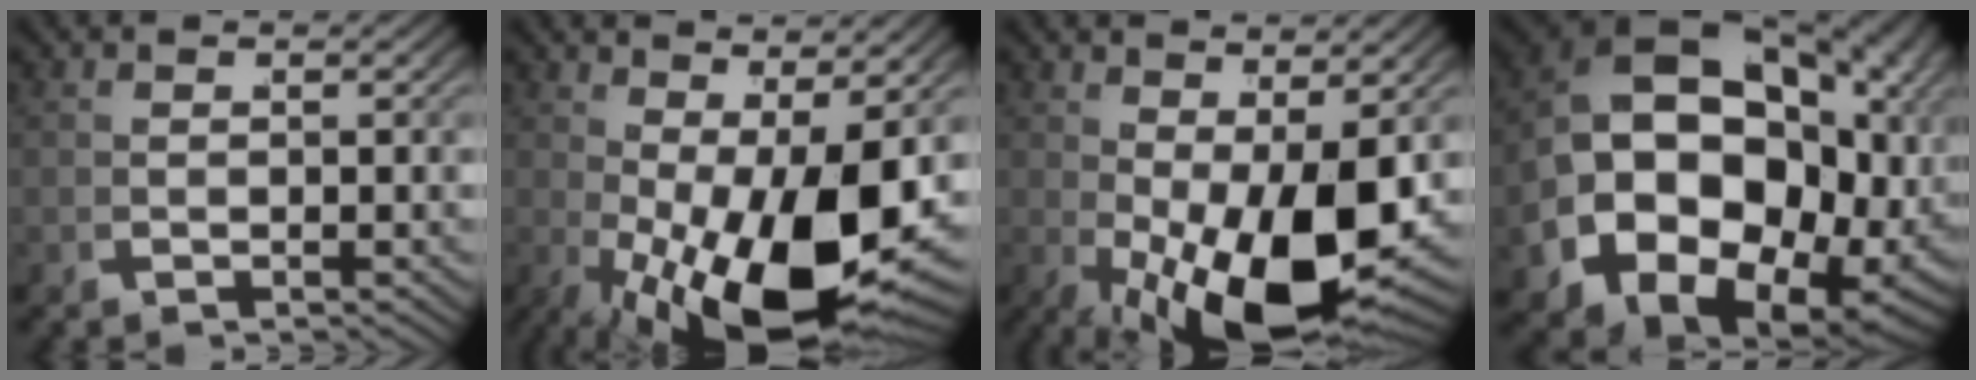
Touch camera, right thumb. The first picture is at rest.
{"total": 14.6, "force": [-1.7, 7.3, 12.5], "torque": [-0.227, -0.058, 0.014]}
{"total": 11.8, "force": [-1.2, 5.6, 10.3], "torque": [-0.190, -0.050, 0.015]}
{"total": 23.1, "force": [-2.1, 16.1, 16.4], "torque": [-0.328, -0.077, -0.001]}